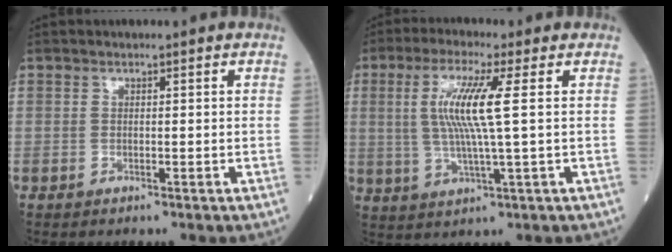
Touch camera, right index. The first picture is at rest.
{"total": 8.6, "force": [1.6, -0.5, 8.4], "torque": [-0.182, 0.000, 0.033]}